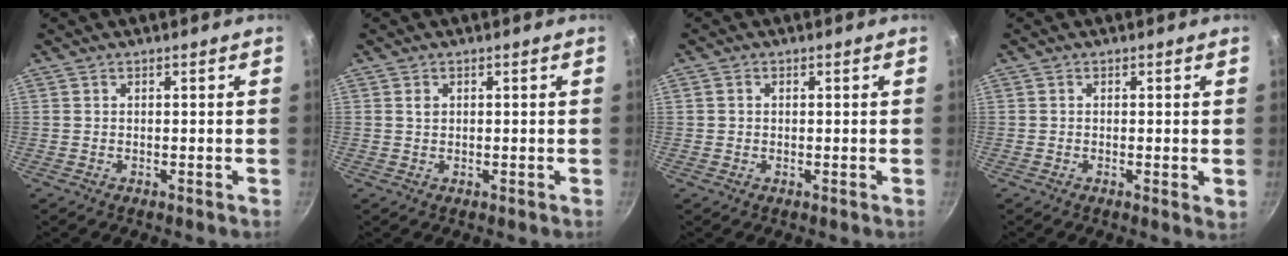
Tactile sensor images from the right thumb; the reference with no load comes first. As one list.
[{"total": 1.2, "force": [0.4, 0.9, 0.6], "torque": [-0.008, 0.000, 0.005]}, {"total": 0.7, "force": [0.1, 0.6, 0.3], "torque": [-0.004, 0.003, -0.001]}, {"total": 1.3, "force": [0.0, 0.2, 1.3], "torque": [-0.020, -0.006, -0.004]}]